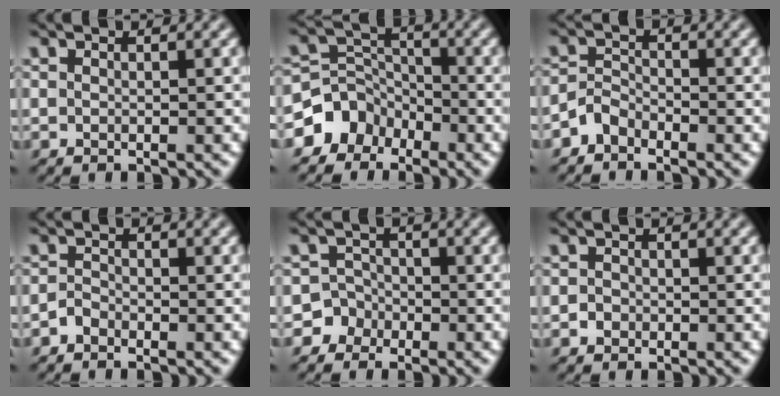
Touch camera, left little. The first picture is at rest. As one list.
[{"total": 5.0, "force": [-3.2, 3.7, 0.7], "torque": [0.012, 0.016, -0.073]}, {"total": 2.0, "force": [-1.7, 1.0, 0.4], "torque": [-0.007, 0.010, -0.038]}, {"total": 1.1, "force": [-0.9, 0.6, 0.3], "torque": [-0.007, 0.004, -0.020]}, {"total": 3.6, "force": [-2.0, 2.9, -0.3], "torque": [0.047, 0.004, -0.043]}, {"total": 0.8, "force": [-0.4, 0.7, 0.1], "torque": [0.000, -0.001, -0.010]}]